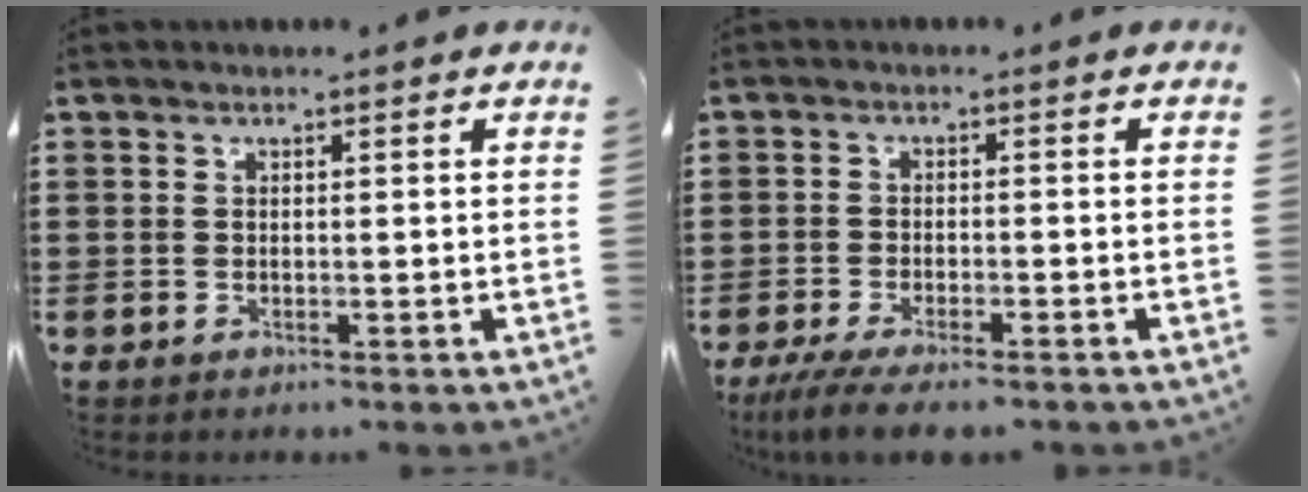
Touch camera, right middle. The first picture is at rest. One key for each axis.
{"total": 3.7, "fx": -3.2, "fy": 0.2, "fz": 1.9, "tx": -0.052, "ty": -0.011, "tz": -0.067}